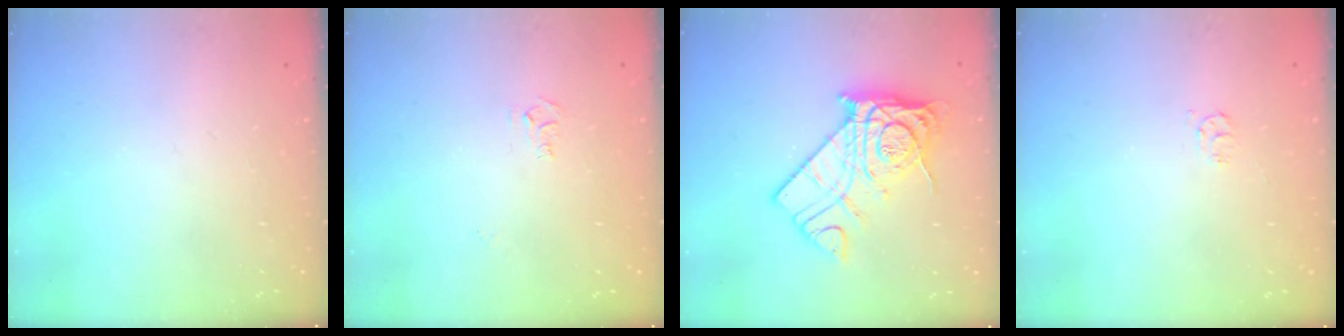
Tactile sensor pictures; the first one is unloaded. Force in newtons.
{"total": 4.8, "press": 4.8, "slide": 0.5}
{"total": 16.3, "press": 16.3, "slide": 1.6}
{"total": 4.0, "press": 3.9, "slide": 0.4}